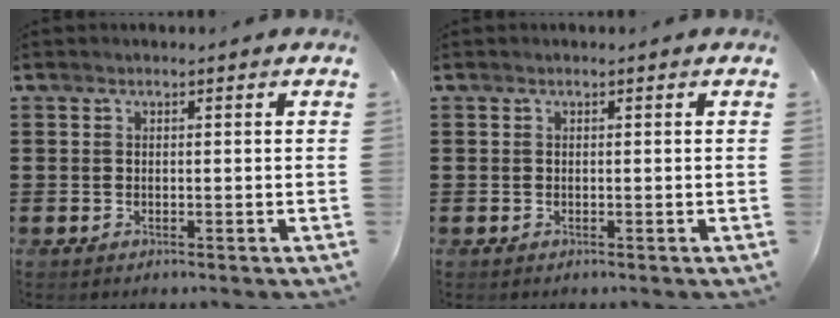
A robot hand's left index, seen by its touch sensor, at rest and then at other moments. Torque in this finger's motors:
{"motor_torque": [0.00, 0.00, 0.00, 0.00]}